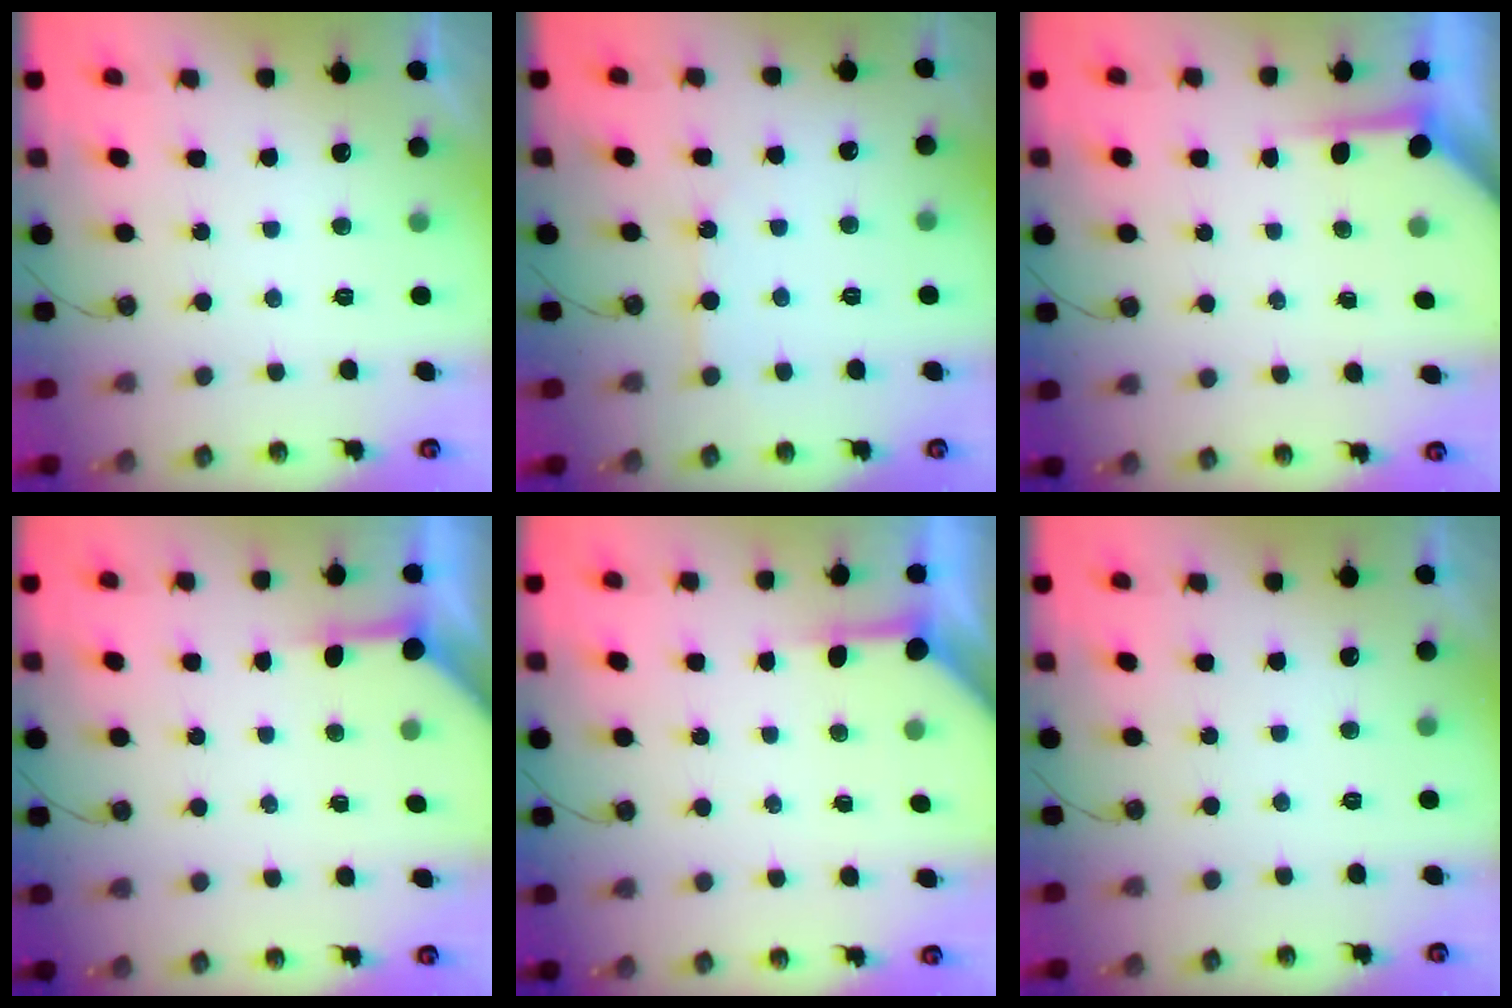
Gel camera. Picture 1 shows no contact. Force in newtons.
{"total": 5.5, "press": 5.4, "slide": 0.8}
{"total": 3.5, "press": 3.5, "slide": 0.3}
{"total": 3.8, "press": 3.8, "slide": 0.5}
{"total": 3.9, "press": 3.8, "slide": 0.4}
{"total": 0.0}